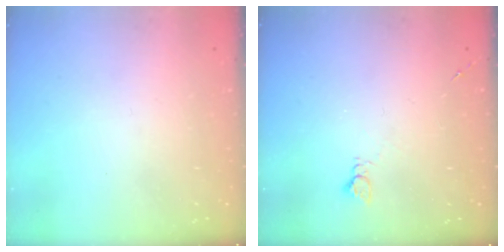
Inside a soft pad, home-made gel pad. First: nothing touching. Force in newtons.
{"total": 2.6, "press": 2.5, "slide": 0.4}